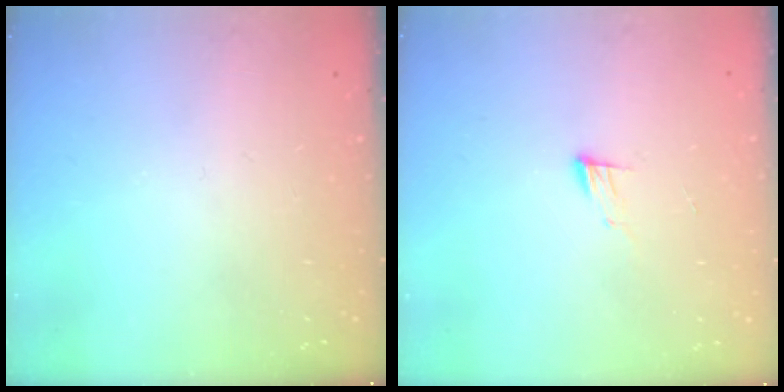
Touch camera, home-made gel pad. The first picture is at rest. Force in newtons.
{"total": 6.3, "press": 6.2, "slide": 0.5}